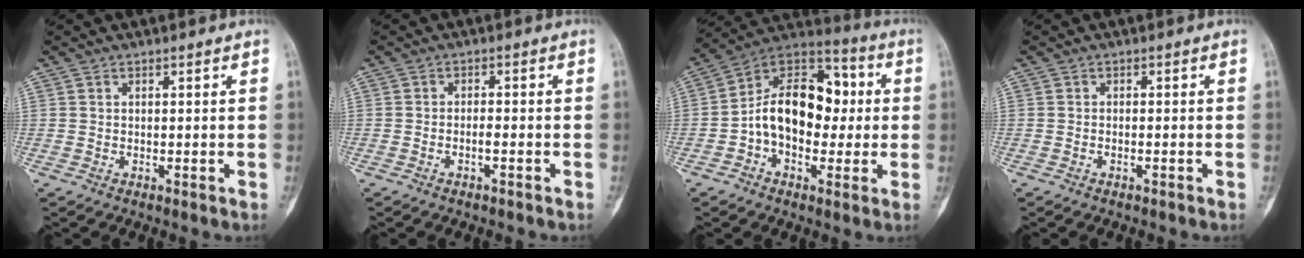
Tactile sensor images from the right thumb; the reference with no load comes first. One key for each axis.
{"total": 1.6, "fx": -0.9, "fy": 0.4, "fz": 1.3, "tx": -0.025, "ty": 0.011, "tz": -0.018}
{"total": 17.0, "fx": -0.3, "fy": 11.4, "fz": 12.6, "tx": -0.164, "ty": 0.045, "tz": -0.018}
{"total": 0.7, "fx": -0.5, "fy": 0.1, "fz": 0.4, "tx": -0.012, "ty": 0.008, "tz": -0.009}